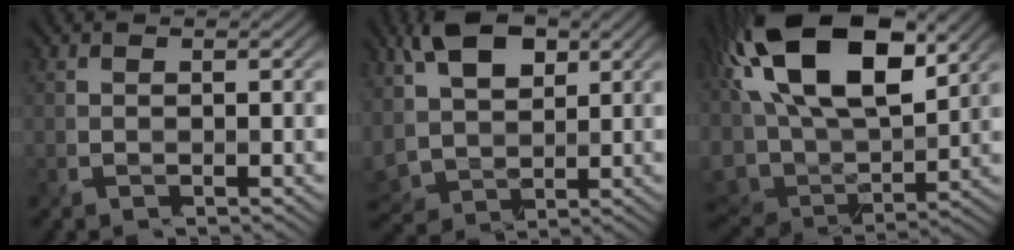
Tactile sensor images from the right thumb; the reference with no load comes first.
{"total": 9.7, "force": [3.5, 5.7, 7.0], "torque": [-0.180, -0.001, 0.079]}
{"total": 19.7, "force": [8.5, 9.7, 14.9], "torque": [-0.331, 0.034, 0.146]}